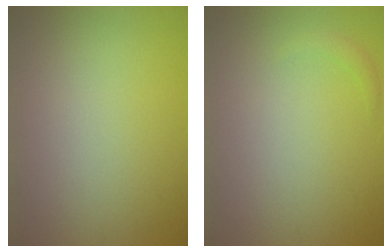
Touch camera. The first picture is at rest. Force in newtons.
{"total": 0.8, "press": 0.8, "slide": 0.1}